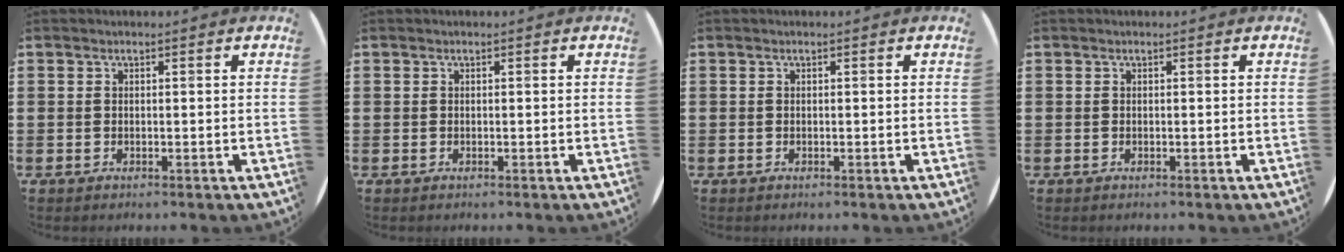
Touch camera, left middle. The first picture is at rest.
{"total": 0.0}
{"total": 0.0}
{"total": 0.0}